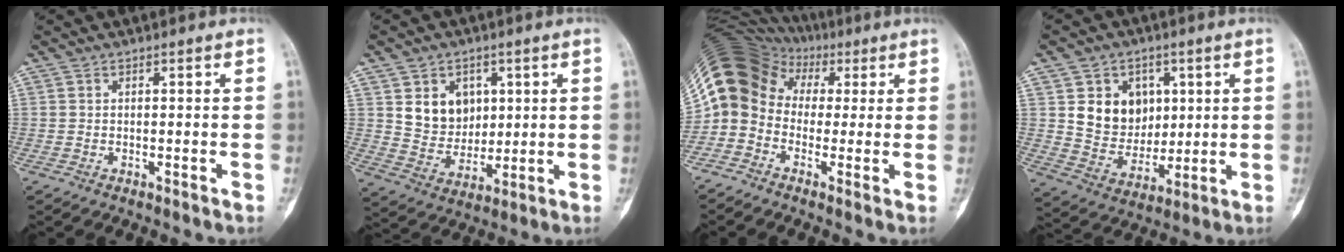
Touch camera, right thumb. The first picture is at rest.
{"total": 9.7, "force": [3.0, 7.8, 4.9], "torque": [-0.045, -0.020, 0.064]}
{"total": 13.7, "force": [1.2, 11.8, 6.9], "torque": [-0.123, 0.065, 0.014]}
{"total": 11.7, "force": [3.3, 9.7, 5.7], "torque": [-0.048, -0.017, 0.070]}